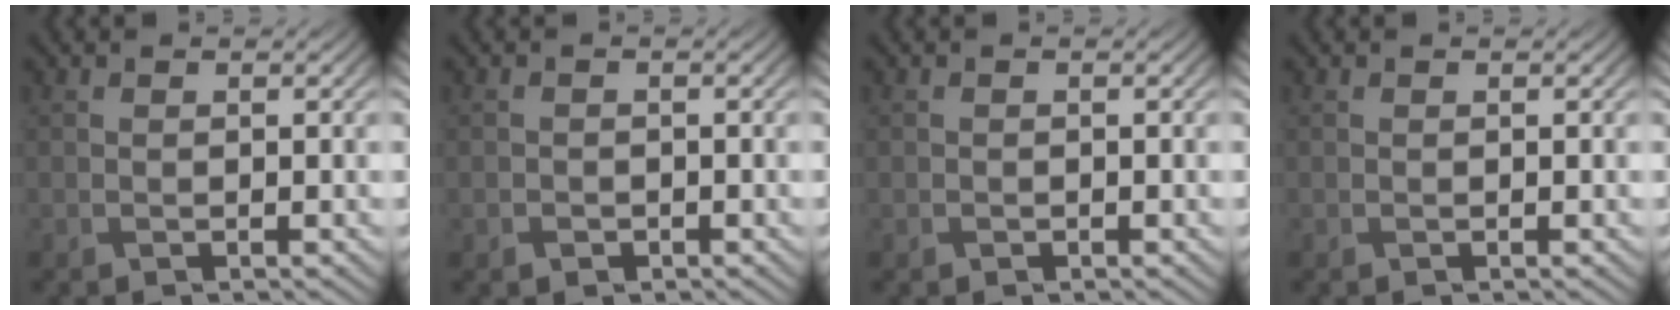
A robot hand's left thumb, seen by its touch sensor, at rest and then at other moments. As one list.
[{"total": 1.1, "force": [-0.6, 0.9, 0.2], "torque": [0.001, -0.003, -0.012]}, {"total": 0.5, "force": [-0.3, 0.5, 0.0], "torque": [0.002, -0.005, -0.005]}, {"total": 0.0}]